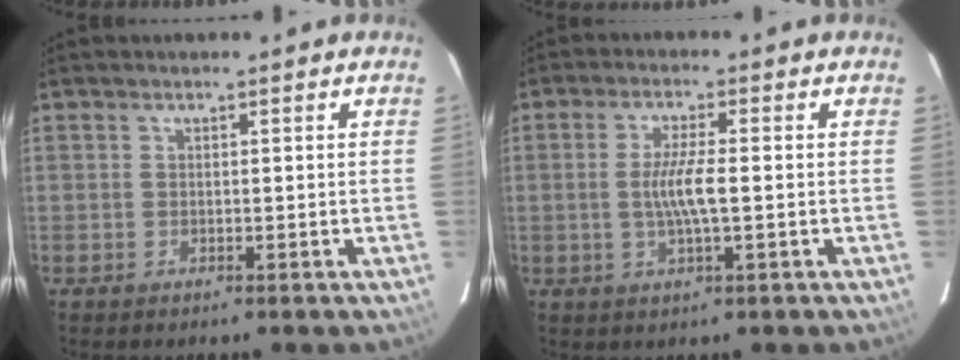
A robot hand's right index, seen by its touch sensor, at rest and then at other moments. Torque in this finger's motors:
{"motor_torque": [0.93, 0.00, 0.53, 0.14]}